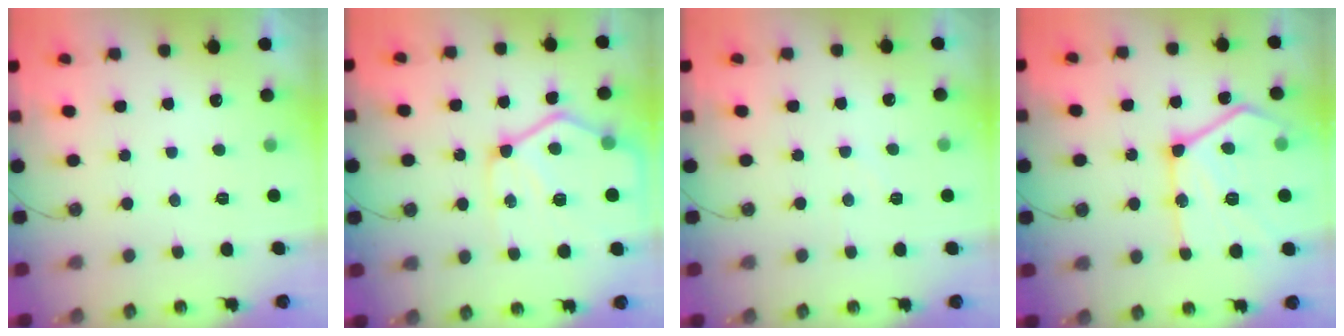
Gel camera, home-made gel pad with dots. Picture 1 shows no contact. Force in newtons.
{"total": 15.4, "press": 15.3, "slide": 1.8}
{"total": 3.7, "press": 3.6, "slide": 0.6}
{"total": 24.1, "press": 24.0, "slide": 1.9}